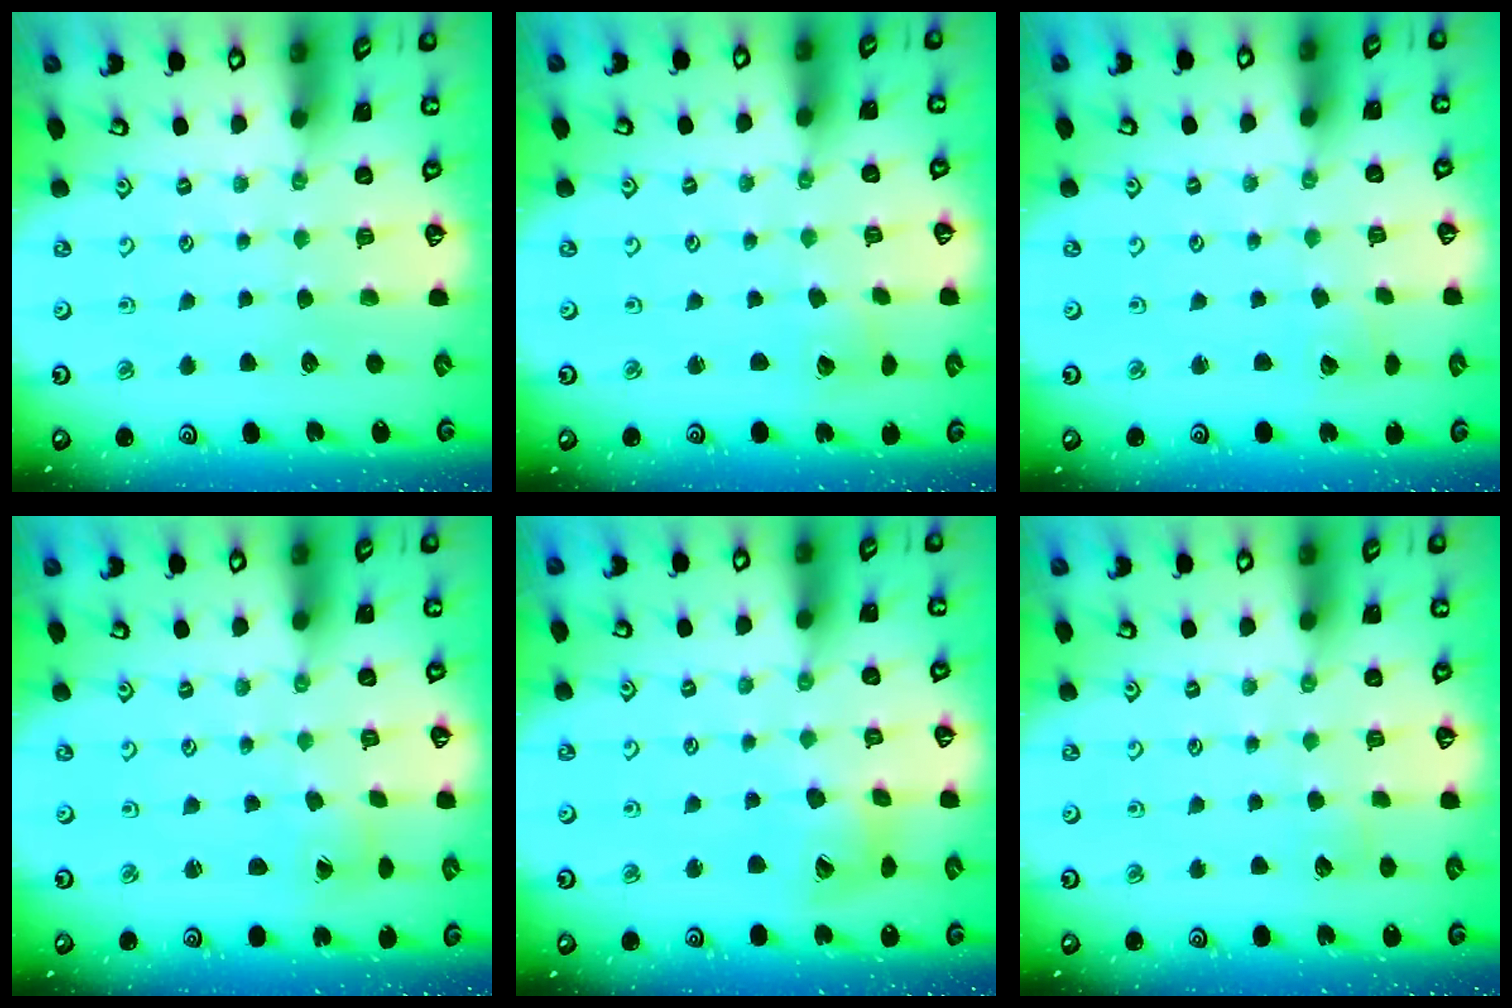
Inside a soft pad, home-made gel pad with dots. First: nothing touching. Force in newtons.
{"total": 2.7, "press": 2.7, "slide": 0.2}
{"total": 3.4, "press": 3.4, "slide": 0.5}
{"total": 0.7, "press": 0.7, "slide": 0.1}
{"total": 12.0, "press": 11.9, "slide": 1.4}
{"total": 2.9, "press": 2.9, "slide": 0.3}